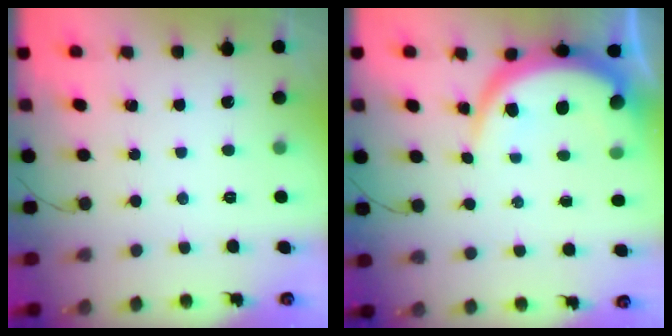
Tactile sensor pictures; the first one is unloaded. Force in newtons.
{"total": 10.5, "press": 10.4, "slide": 1.1}